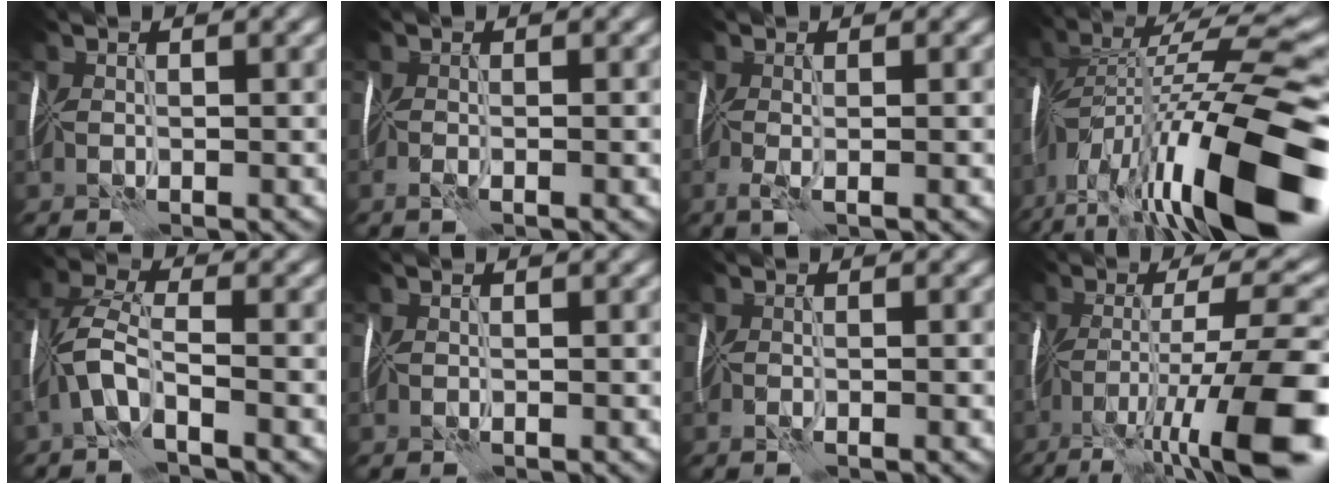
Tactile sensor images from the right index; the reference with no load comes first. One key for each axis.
{"total": 1.2, "fx": -0.4, "fy": 0.1, "fz": 1.1, "tx": -0.020, "ty": -0.002, "tz": -0.010}
{"total": 2.0, "fx": -0.4, "fy": 0.3, "fz": 1.9, "tx": -0.037, "ty": -0.003, "tz": -0.009}
{"total": 17.2, "fx": -6.9, "fy": 4.8, "fz": 15.1, "tx": -0.256, "ty": 0.032, "tz": -0.131}
{"total": 4.9, "fx": -2.3, "fy": 1.6, "fz": 4.0, "tx": -0.093, "ty": 0.007, "tz": -0.061}
{"total": 0.0}
{"total": 0.9, "fx": -0.4, "fy": 0.0, "fz": 0.8, "tx": -0.015, "ty": 0.000, "tz": -0.009}
{"total": 15.0, "fx": -7.1, "fy": 3.5, "fz": 12.8, "tx": -0.213, "ty": 0.007, "tz": -0.113}